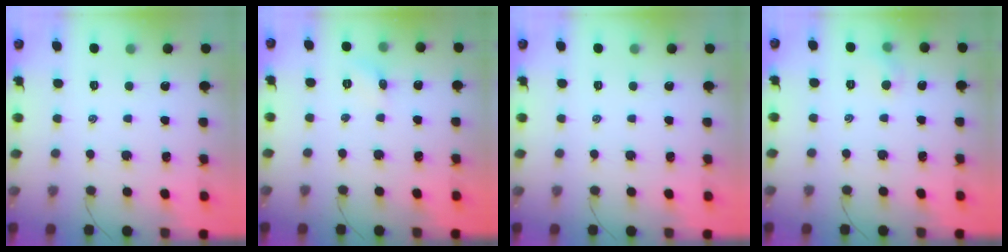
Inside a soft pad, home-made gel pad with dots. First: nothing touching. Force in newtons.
{"total": 4.7, "press": 4.5, "slide": 1.5}
{"total": 0.0}
{"total": 4.5, "press": 4.2, "slide": 1.6}